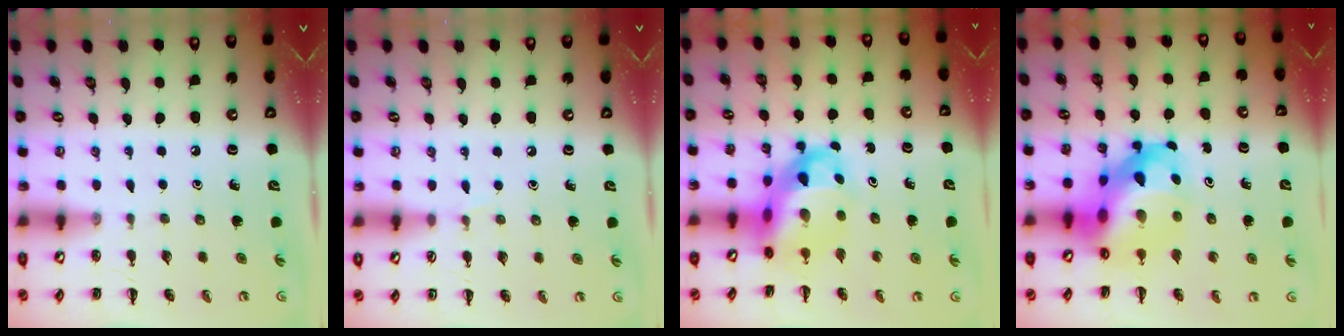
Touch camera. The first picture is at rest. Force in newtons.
{"total": 3.3, "press": 3.1, "slide": 1.2}
{"total": 7.8, "press": 7.5, "slide": 1.9}
{"total": 13.8, "press": 13.3, "slide": 3.6}